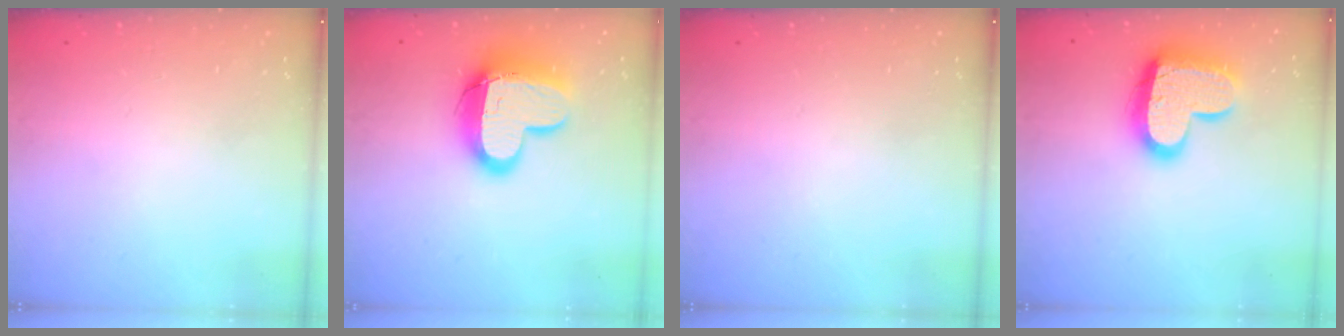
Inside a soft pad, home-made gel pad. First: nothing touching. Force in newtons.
{"total": 16.2, "press": 16.2, "slide": 1.4}
{"total": 0.0}
{"total": 18.4, "press": 18.3, "slide": 1.7}